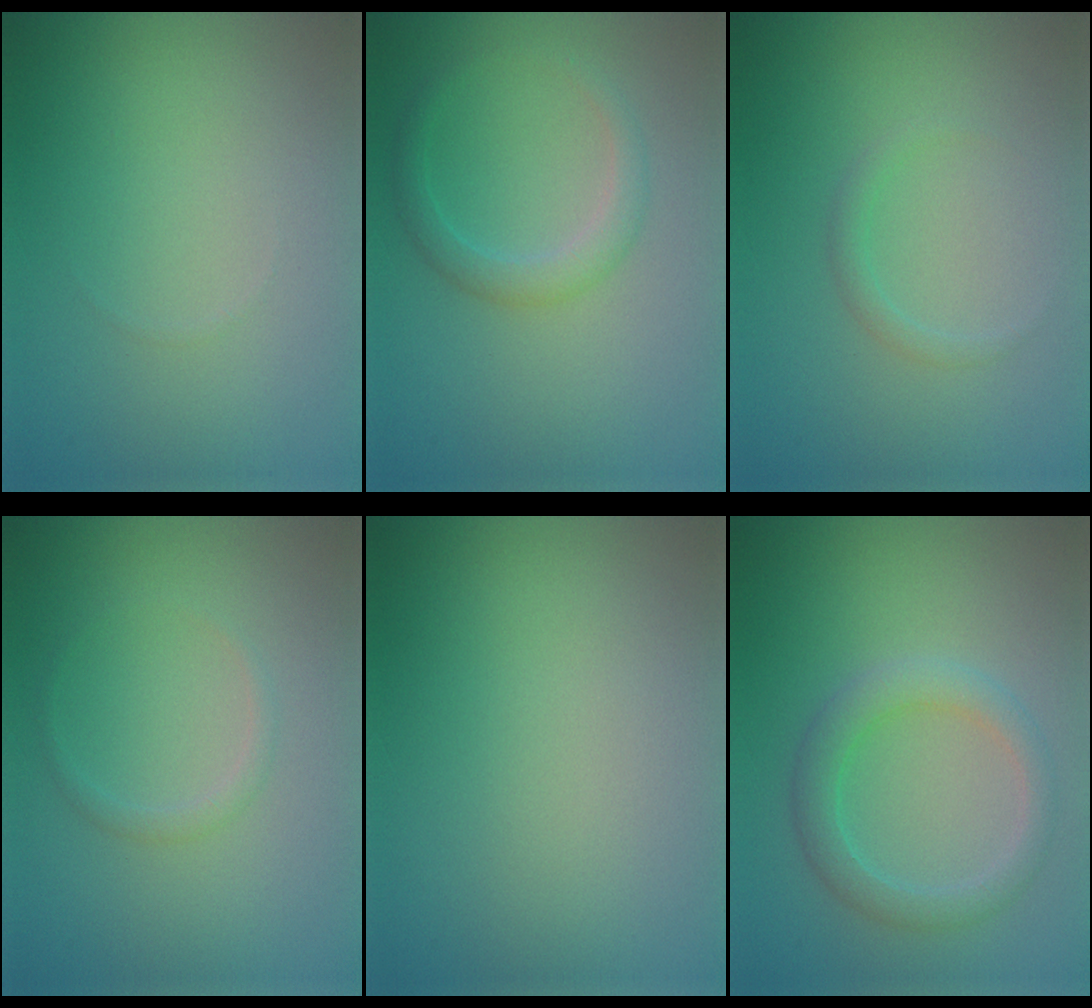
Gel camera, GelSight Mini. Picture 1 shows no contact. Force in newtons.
{"total": 2.1, "press": 2.1, "slide": 0.1}
{"total": 1.0, "press": 1.0, "slide": 0.0}
{"total": 0.9, "press": 0.9, "slide": 0.0}
{"total": 0.0}
{"total": 3.0, "press": 3.0, "slide": 0.1}